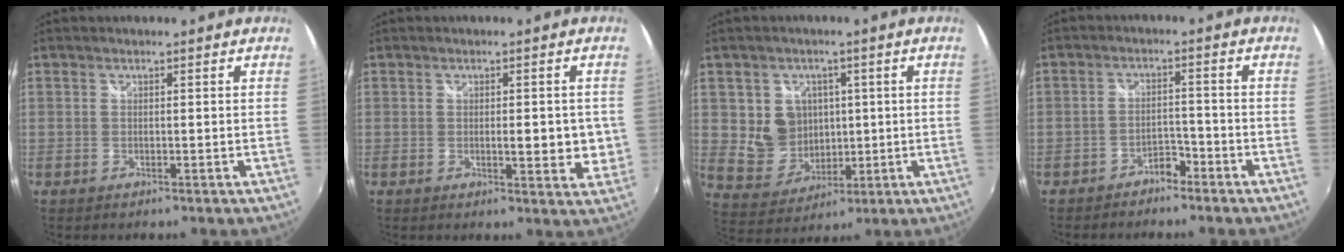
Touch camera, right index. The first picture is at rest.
{"total": 6.4, "force": [-0.1, 2.6, 5.9], "torque": [-0.070, -0.011, 0.002]}
{"total": 8.7, "force": [1.6, 8.2, 2.6], "torque": [-0.064, 0.006, 0.048]}
{"total": 3.4, "force": [-2.9, 1.4, 1.0], "torque": [-0.024, 0.006, -0.045]}